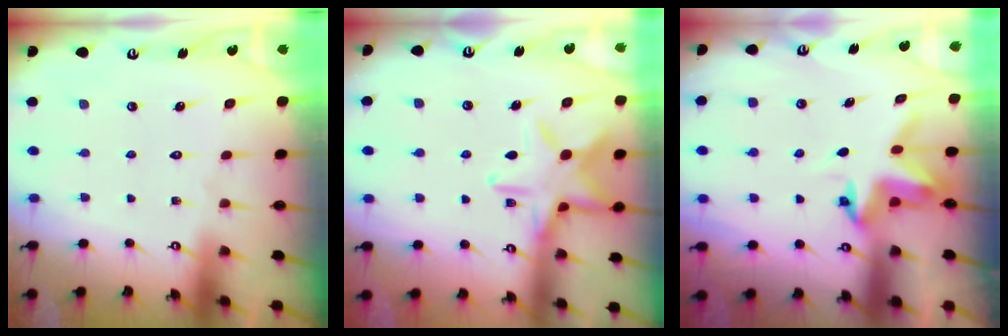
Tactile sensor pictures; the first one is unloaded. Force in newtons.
{"total": 13.7, "press": 13.6, "slide": 1.0}
{"total": 3.8, "press": 3.8, "slide": 0.1}